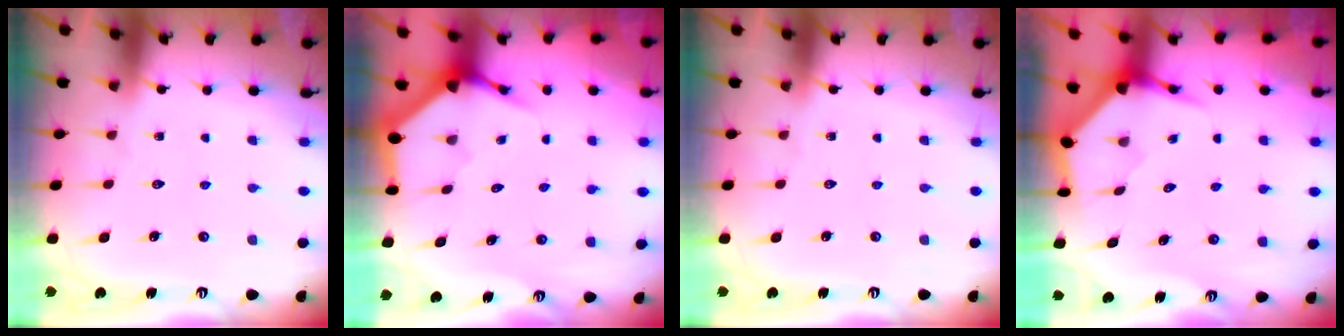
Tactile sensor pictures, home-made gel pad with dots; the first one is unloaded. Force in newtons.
{"total": 3.9, "press": 3.8, "slide": 0.4}
{"total": 0.0}
{"total": 4.0, "press": 3.9, "slide": 0.5}